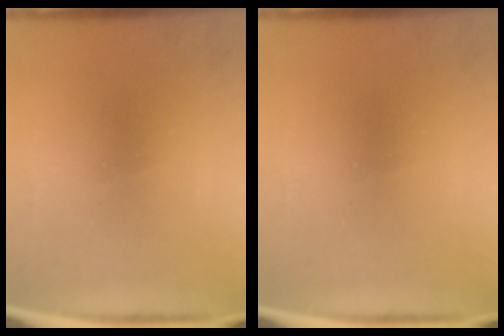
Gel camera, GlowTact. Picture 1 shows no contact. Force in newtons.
{"total": 0.0}